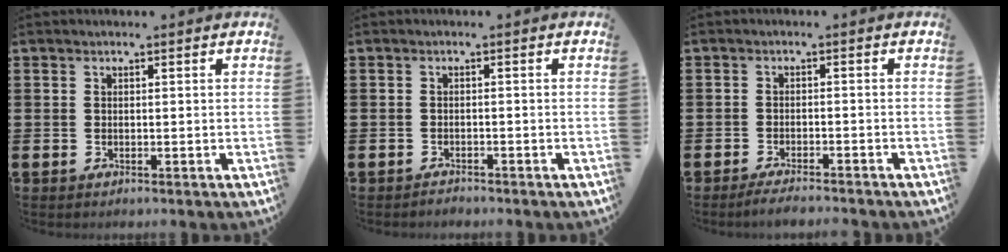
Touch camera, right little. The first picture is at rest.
{"total": 0.9, "force": [-0.9, 0.1, 0.0], "torque": [-0.003, 0.000, -0.019]}
{"total": 1.9, "force": [-1.8, 0.0, 0.7], "torque": [-0.013, 0.004, -0.034]}